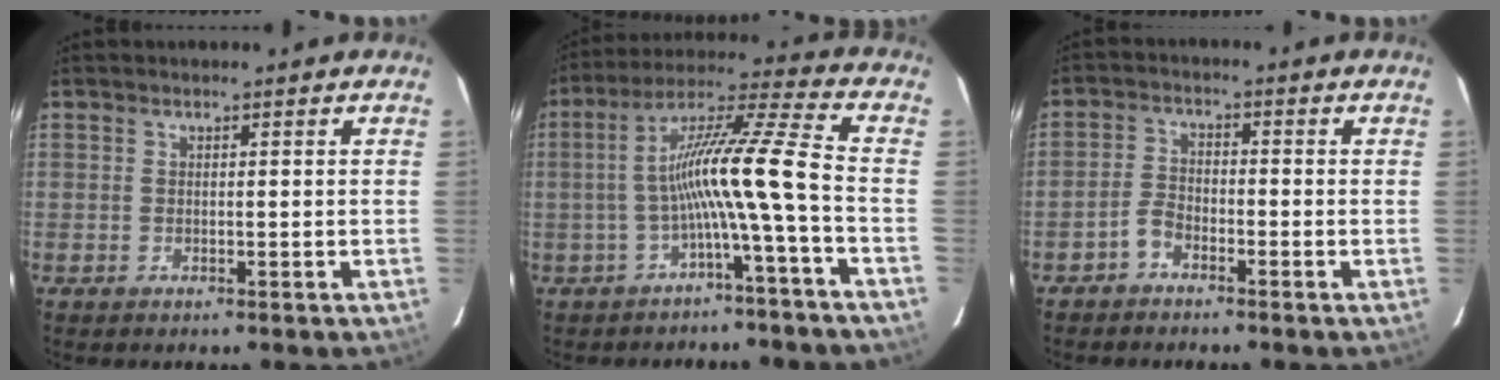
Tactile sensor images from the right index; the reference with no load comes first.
{"total": 11.1, "force": [-2.7, -1.6, 10.6], "torque": [-0.186, 0.032, -0.049]}
{"total": 2.8, "force": [-2.0, 1.5, 1.3], "torque": [-0.029, 0.005, -0.038]}